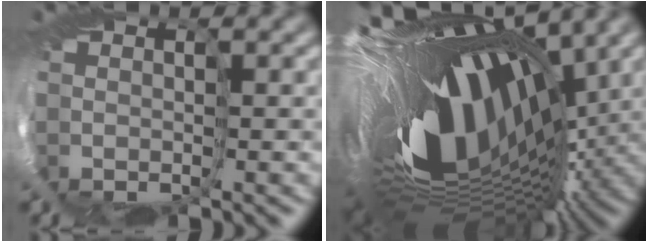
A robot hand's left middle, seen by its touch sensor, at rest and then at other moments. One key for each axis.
{"total": 16.9, "fx": 2.2, "fy": 6.8, "fz": 15.3, "tx": -0.226, "ty": -0.036, "tz": 0.009}